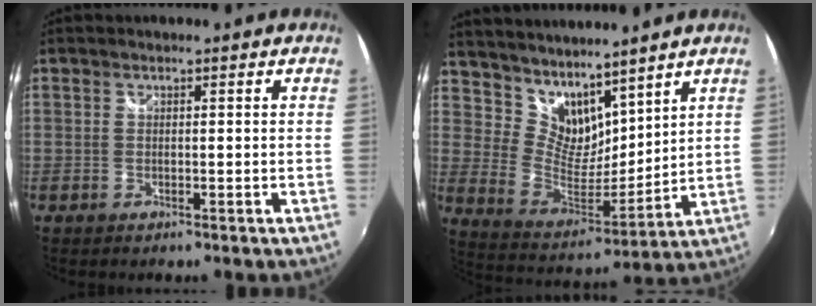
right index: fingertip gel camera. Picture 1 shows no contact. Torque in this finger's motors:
{"motor_torque": [0.13, 0.26, 0.01, 0.00]}